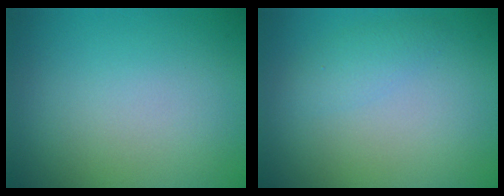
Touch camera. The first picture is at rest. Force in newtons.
{"total": 1.3, "press": 1.3, "slide": 0.1}